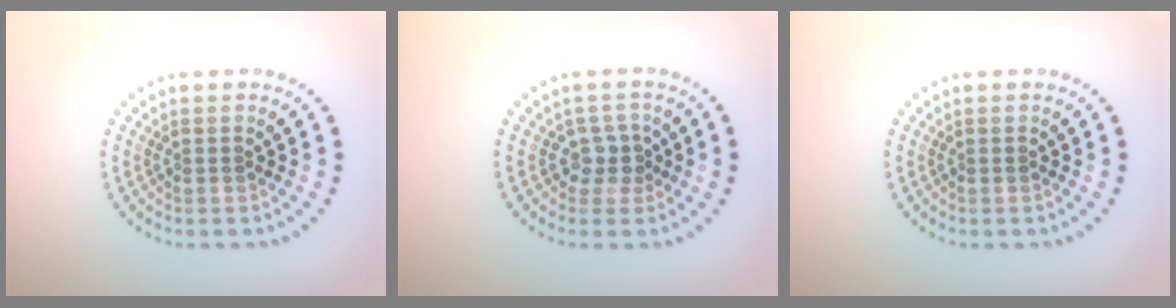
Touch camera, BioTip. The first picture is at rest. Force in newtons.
{"total": 2.0, "press": 1.5, "slide": 1.3}
{"total": 0.0}